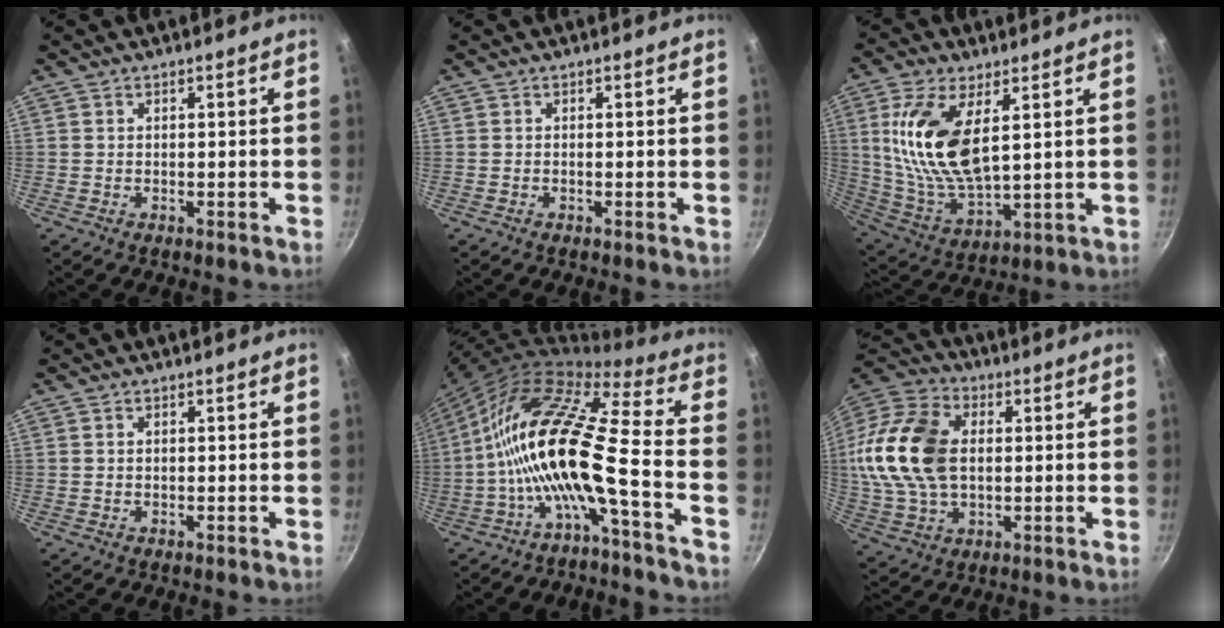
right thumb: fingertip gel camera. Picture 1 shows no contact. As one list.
[{"total": 0.0}, {"total": 16.7, "force": [4.5, 7.7, 14.1], "torque": [-0.278, -0.027, 0.097]}, {"total": 0.7, "force": [0.2, 0.5, 0.4], "torque": [-0.007, 0.003, 0.003]}, {"total": 17.6, "force": [-5.5, 3.5, 16.3], "torque": [-0.307, 0.061, -0.125]}, {"total": 19.6, "force": [1.8, 13.2, 14.4], "torque": [-0.273, 0.019, 0.027]}]